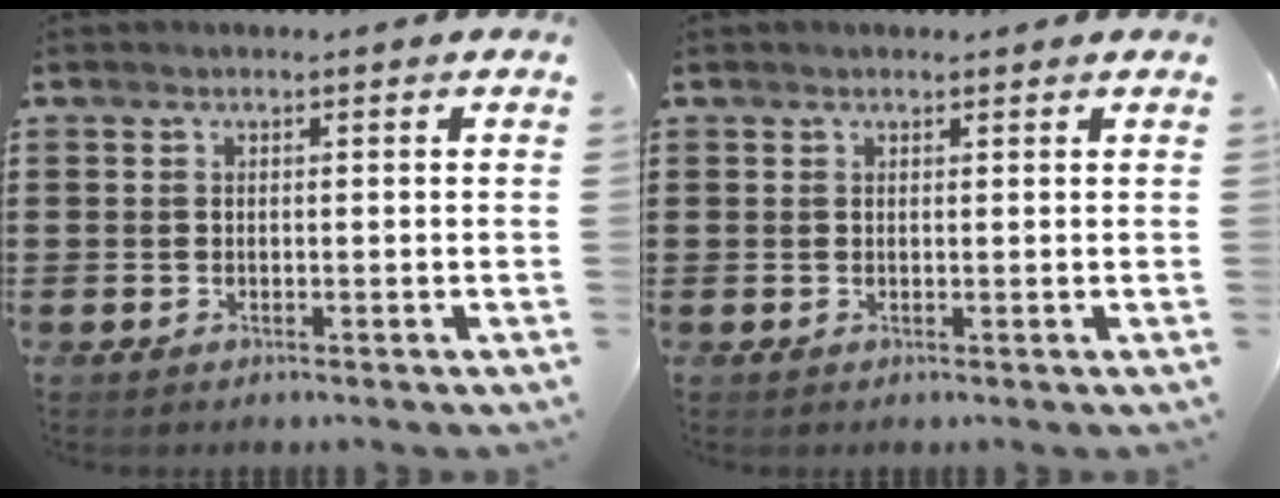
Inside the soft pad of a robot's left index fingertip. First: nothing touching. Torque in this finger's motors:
{"motor_torque": [1.22, -0.92, 0.23, 0.07]}